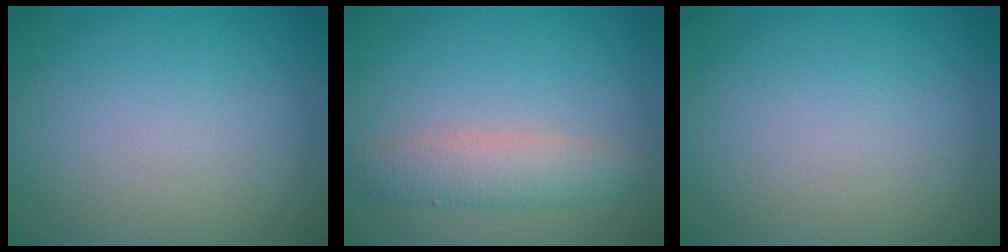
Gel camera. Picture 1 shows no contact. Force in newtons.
{"total": 3.7, "press": 3.7, "slide": 0.1}
{"total": 0.0}